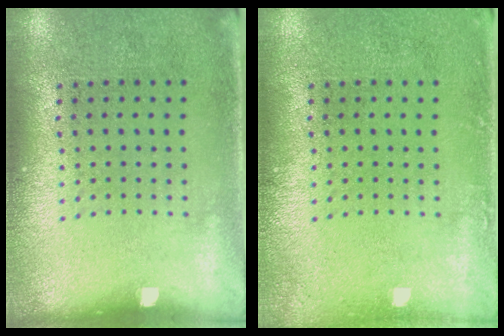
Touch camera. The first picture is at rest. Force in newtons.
{"total": 0.7, "press": 0.7, "slide": 0.1}